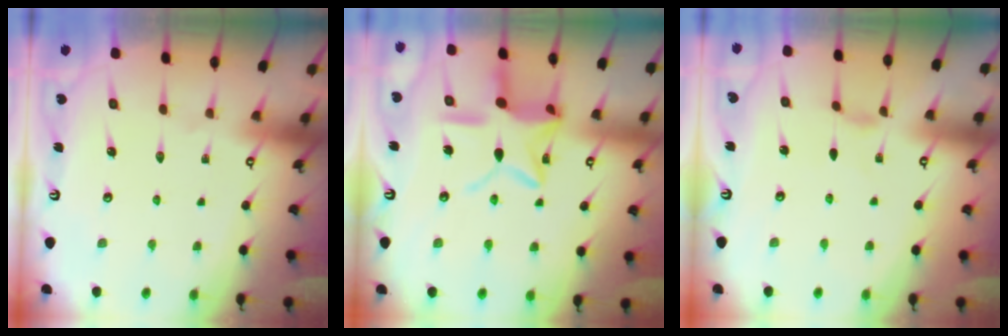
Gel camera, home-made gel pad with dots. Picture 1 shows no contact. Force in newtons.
{"total": 14.0, "press": 14.0, "slide": 1.0}
{"total": 0.0}